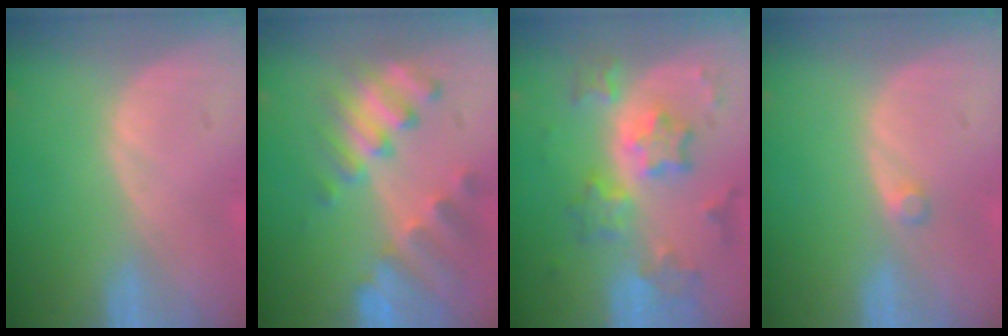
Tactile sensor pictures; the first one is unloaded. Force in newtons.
{"total": 8.9, "press": 8.3, "slide": 3.5}
{"total": 8.9, "press": 8.9, "slide": 0.8}
{"total": 1.0, "press": 1.0, "slide": 0.2}